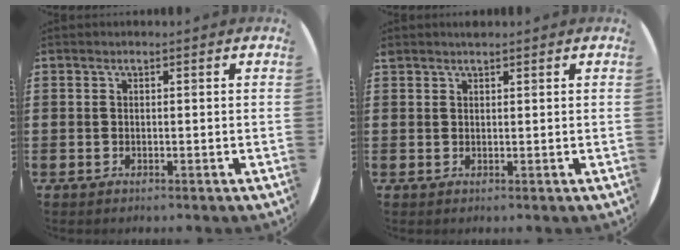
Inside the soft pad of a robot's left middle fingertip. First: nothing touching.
{"total": 0.9, "force": [0.9, 0.1, 0.0], "torque": [-0.001, 0.001, 0.017]}